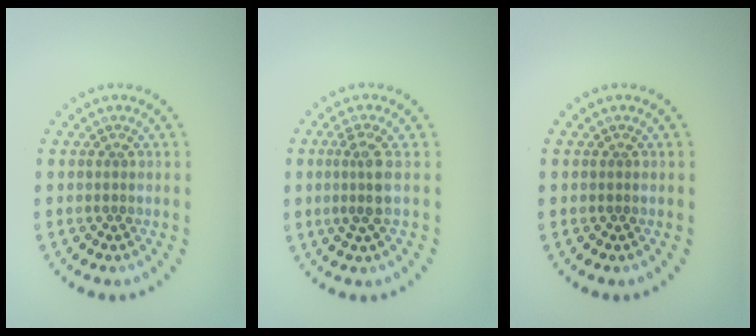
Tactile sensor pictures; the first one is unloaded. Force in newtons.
{"total": 2.2, "press": 1.9, "slide": 1.2}
{"total": 0.0}